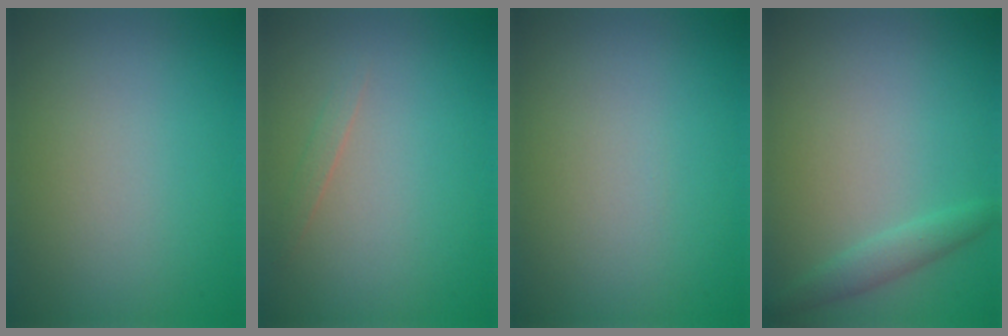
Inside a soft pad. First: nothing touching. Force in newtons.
{"total": 0.8, "press": 0.8, "slide": 0.0}
{"total": 0.0}
{"total": 1.6, "press": 1.6, "slide": 0.1}